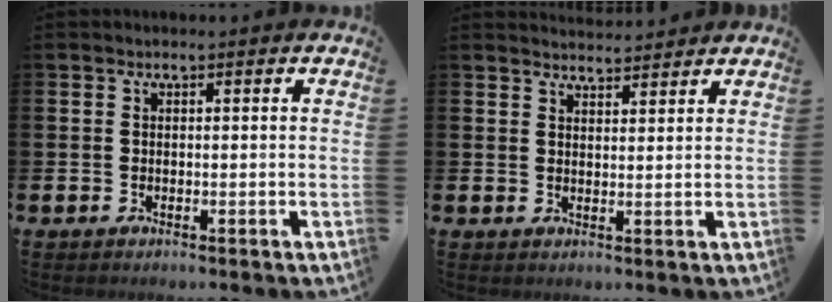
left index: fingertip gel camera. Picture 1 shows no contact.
{"total": 3.0, "force": [3.0, 0.3, -0.1], "torque": [0.004, -0.019, 0.053]}